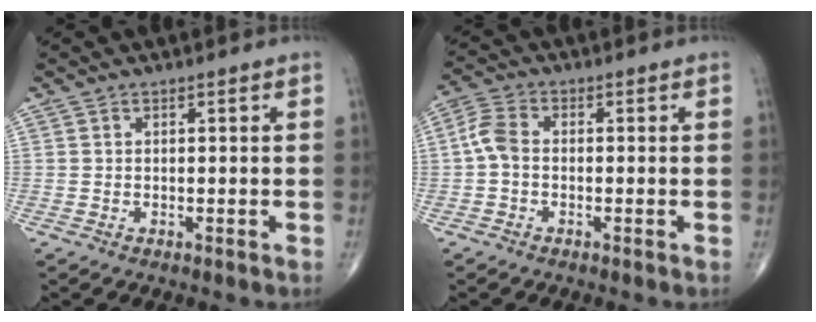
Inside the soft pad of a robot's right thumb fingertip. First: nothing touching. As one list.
[{"total": 4.5, "force": [-0.5, 2.9, 3.4], "torque": [-0.072, 0.013, -0.020]}]